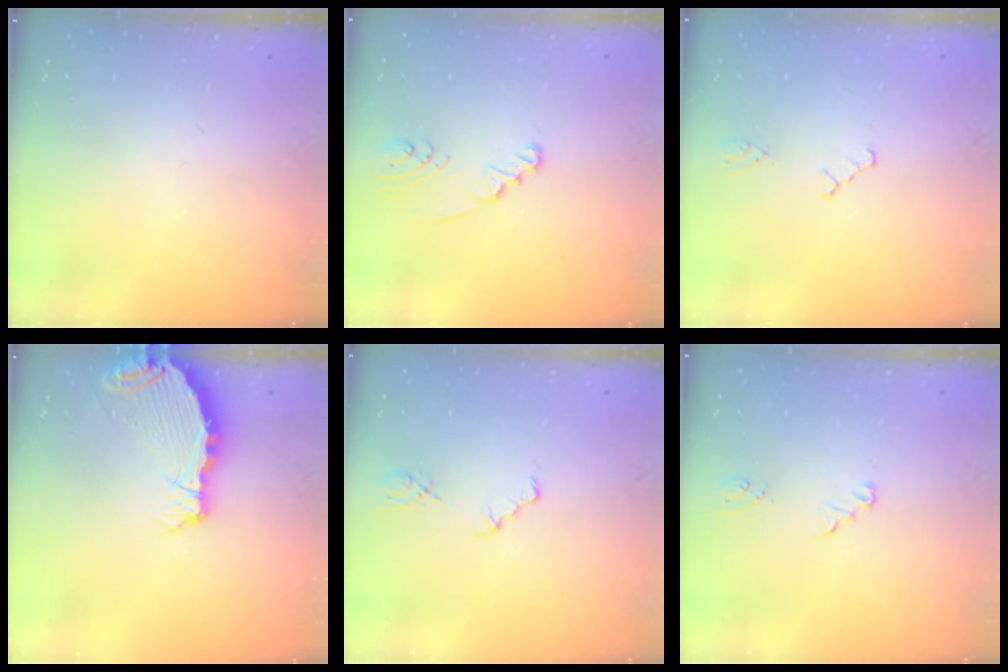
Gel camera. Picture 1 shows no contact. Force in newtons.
{"total": 2.7, "press": 2.7, "slide": 0.3}
{"total": 0.7, "press": 0.7, "slide": 0.2}
{"total": 7.5, "press": 7.4, "slide": 0.8}
{"total": 2.2, "press": 2.2, "slide": 0.2}
{"total": 2.1, "press": 2.1, "slide": 0.2}